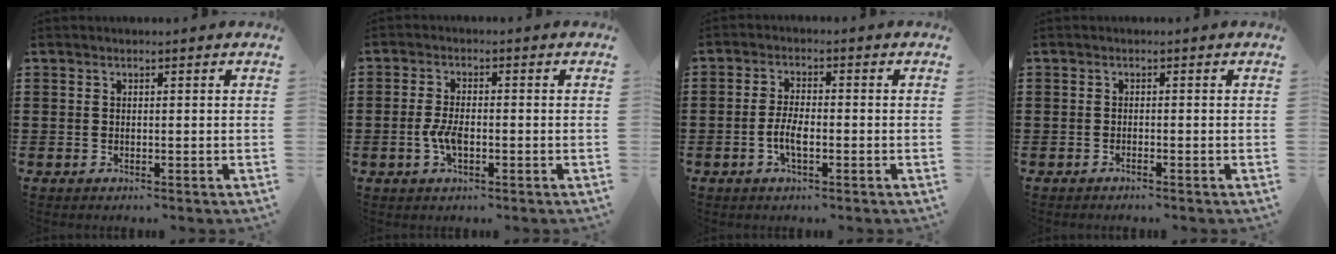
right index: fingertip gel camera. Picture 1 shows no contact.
{"total": 3.6, "force": [-1.0, 1.2, 3.2], "torque": [-0.081, -0.008, -0.022]}
{"total": 4.0, "force": [-1.3, 1.4, 3.5], "torque": [-0.081, -0.002, -0.029]}
{"total": 0.5, "force": [-0.5, -0.1, 0.2], "torque": [-0.006, -0.003, -0.010]}